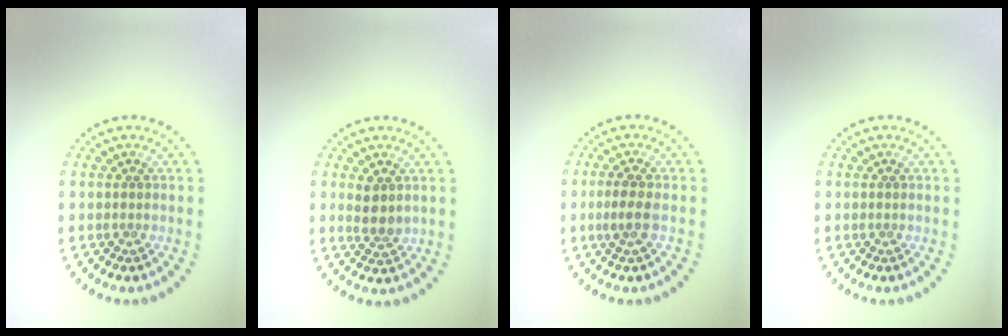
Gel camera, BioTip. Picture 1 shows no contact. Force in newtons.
{"total": 2.0, "press": 1.8, "slide": 0.9}
{"total": 1.9, "press": 1.7, "slide": 0.9}
{"total": 0.0}